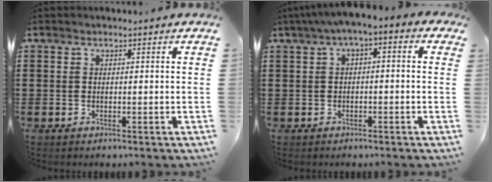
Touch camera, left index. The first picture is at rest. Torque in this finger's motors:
{"motor_torque": [2.14, 0.00, 0.84, 0.21]}